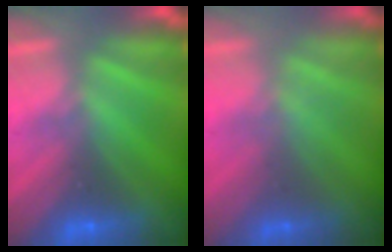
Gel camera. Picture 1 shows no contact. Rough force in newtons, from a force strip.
{"total": 1.1}